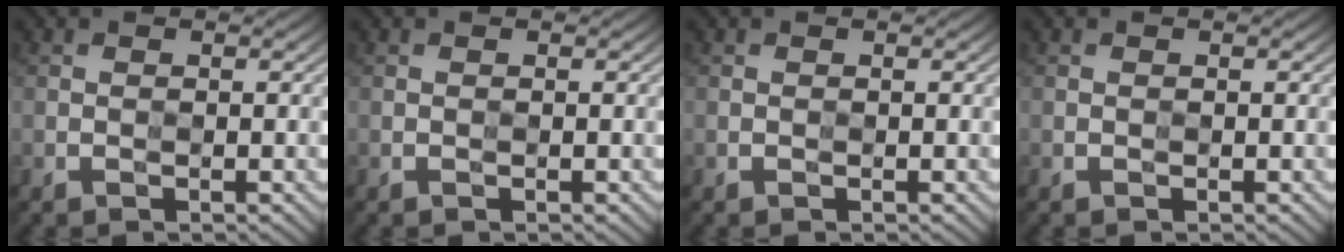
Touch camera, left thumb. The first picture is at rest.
{"total": 0.0}
{"total": 0.0}
{"total": 0.0}